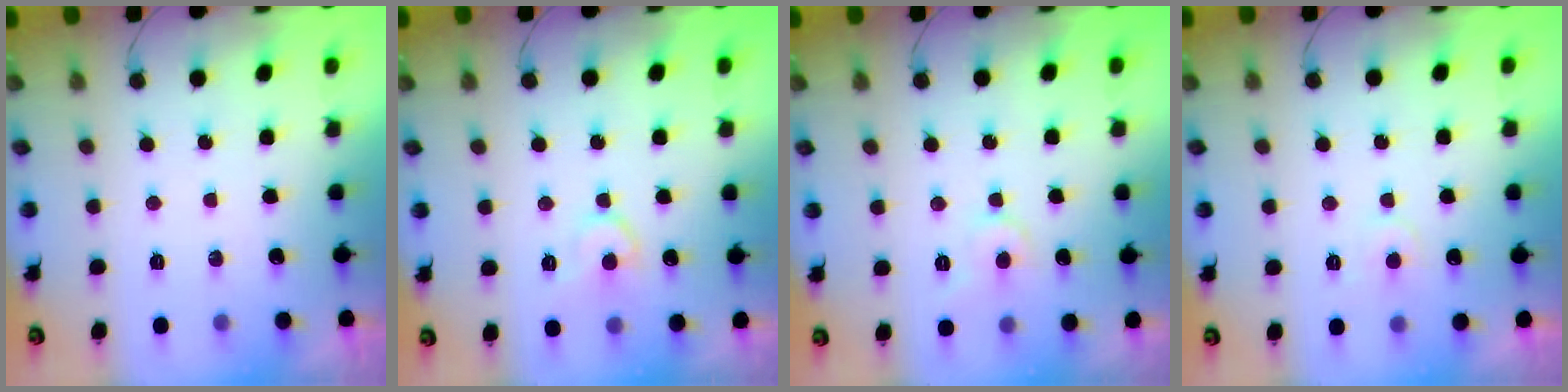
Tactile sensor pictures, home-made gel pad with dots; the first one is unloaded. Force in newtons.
{"total": 8.6, "press": 8.6, "slide": 0.8}
{"total": 4.7, "press": 4.6, "slide": 0.6}
{"total": 4.1, "press": 4.1, "slide": 0.4}